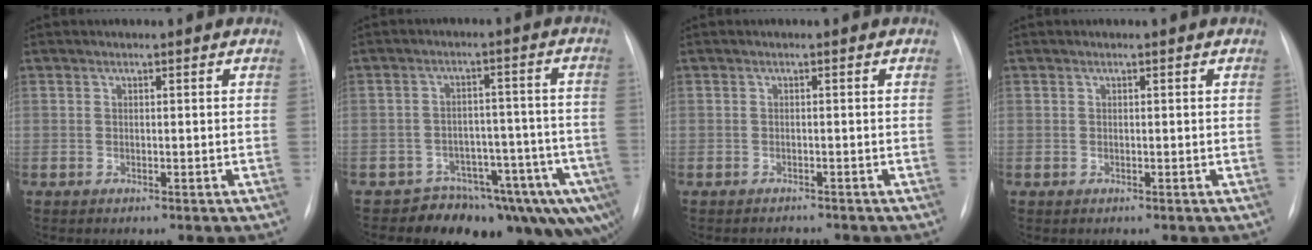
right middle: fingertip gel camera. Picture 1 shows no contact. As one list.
[{"total": 14.3, "force": [-11.4, 6.6, 5.5], "torque": [-0.007, 0.056, -0.138]}, {"total": 1.4, "force": [-1.4, 0.2, -0.1], "torque": [0.004, -0.006, -0.016]}, {"total": 0.0}]